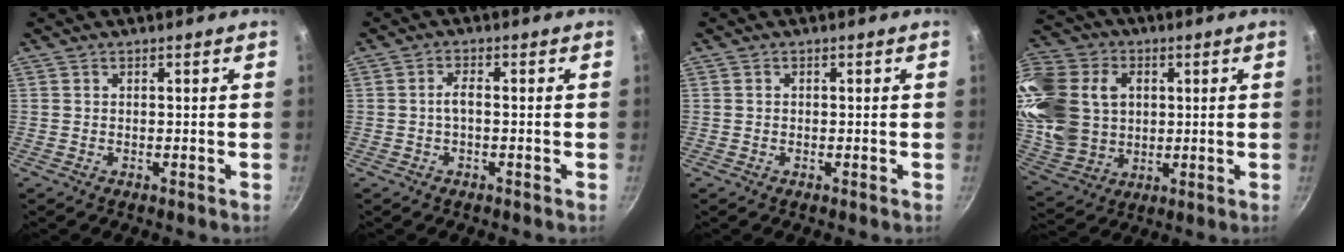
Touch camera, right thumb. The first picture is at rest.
{"total": 2.2, "force": [-0.4, 0.8, 2.0], "torque": [-0.043, 0.013, -0.010]}
{"total": 0.6, "force": [0.0, 0.6, 0.2], "torque": [-0.003, 0.003, -0.001]}
{"total": 25.7, "force": [5.1, 20.1, 15.2], "torque": [-0.328, 0.016, 0.105]}